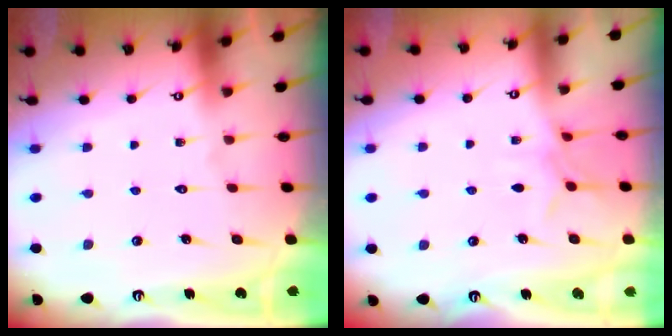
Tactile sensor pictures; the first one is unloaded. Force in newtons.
{"total": 5.2, "press": 5.1, "slide": 0.5}